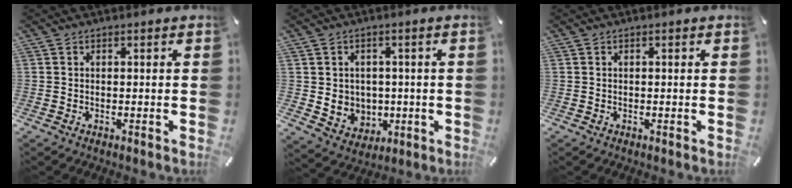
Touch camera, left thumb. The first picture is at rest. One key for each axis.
{"total": 6.2, "fx": 1.3, "fy": 6.0, "fz": 0.8, "tx": -0.026, "ty": -0.013, "tz": 0.028}
{"total": 0.0}